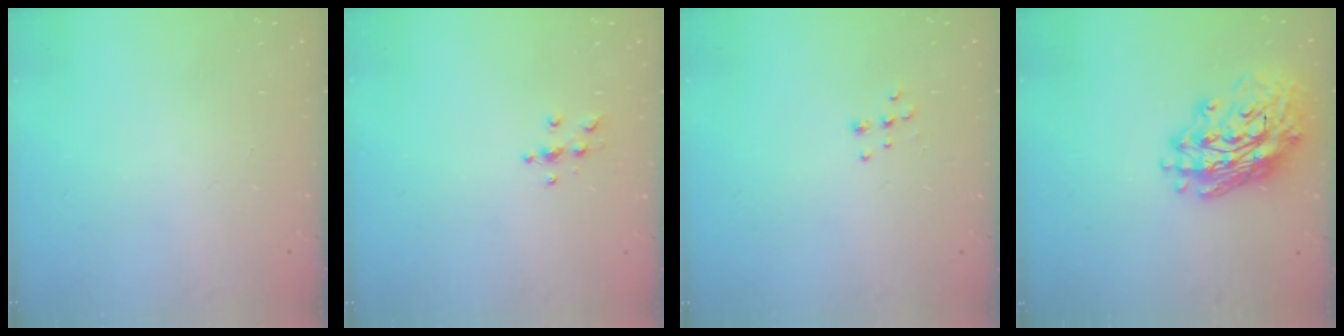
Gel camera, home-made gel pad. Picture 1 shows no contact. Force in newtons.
{"total": 4.6, "press": 4.5, "slide": 0.5}
{"total": 7.0, "press": 6.9, "slide": 0.6}
{"total": 18.1, "press": 17.6, "slide": 4.0}